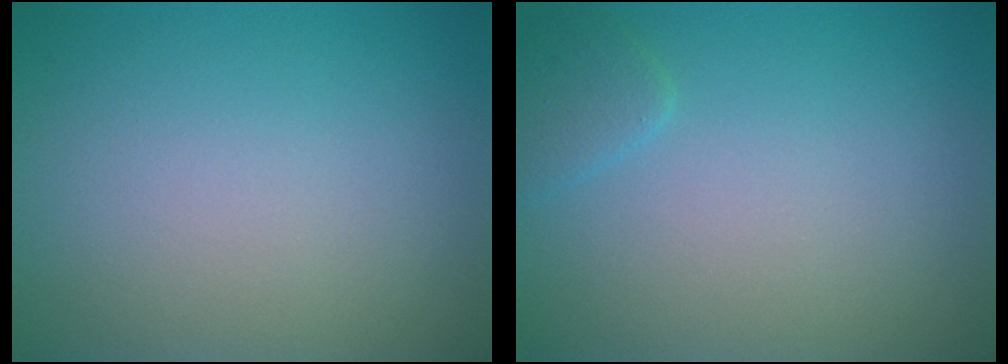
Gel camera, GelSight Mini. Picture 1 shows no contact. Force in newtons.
{"total": 1.3, "press": 1.2, "slide": 0.1}